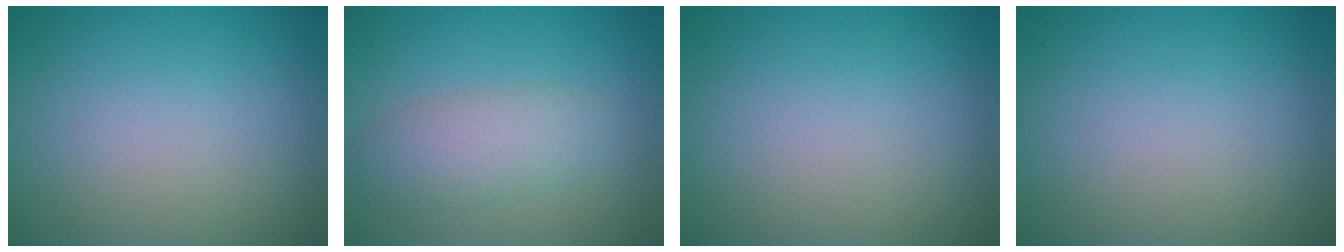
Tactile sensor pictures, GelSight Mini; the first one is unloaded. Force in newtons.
{"total": 3.5, "press": 3.5, "slide": 0.1}
{"total": 0.0}
{"total": 0.0}